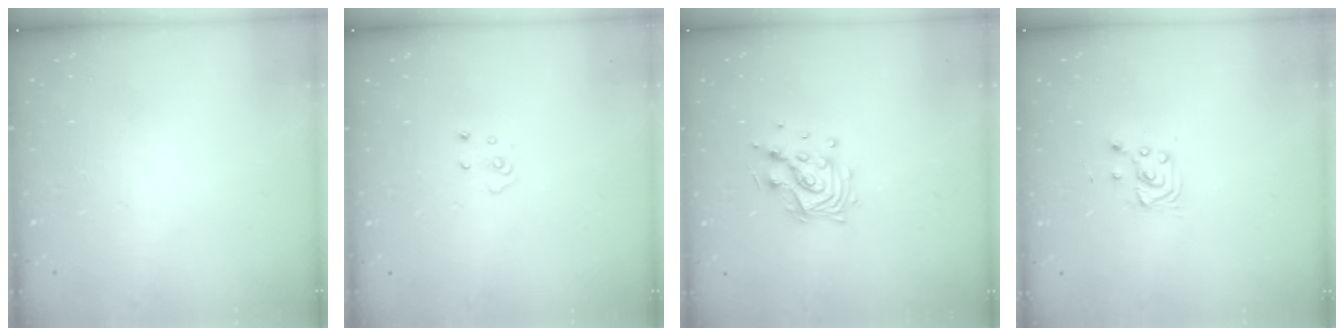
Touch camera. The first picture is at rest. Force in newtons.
{"total": 3.6, "press": 3.6, "slide": 0.3}
{"total": 10.9, "press": 10.8, "slide": 0.9}
{"total": 2.9, "press": 2.9, "slide": 0.4}